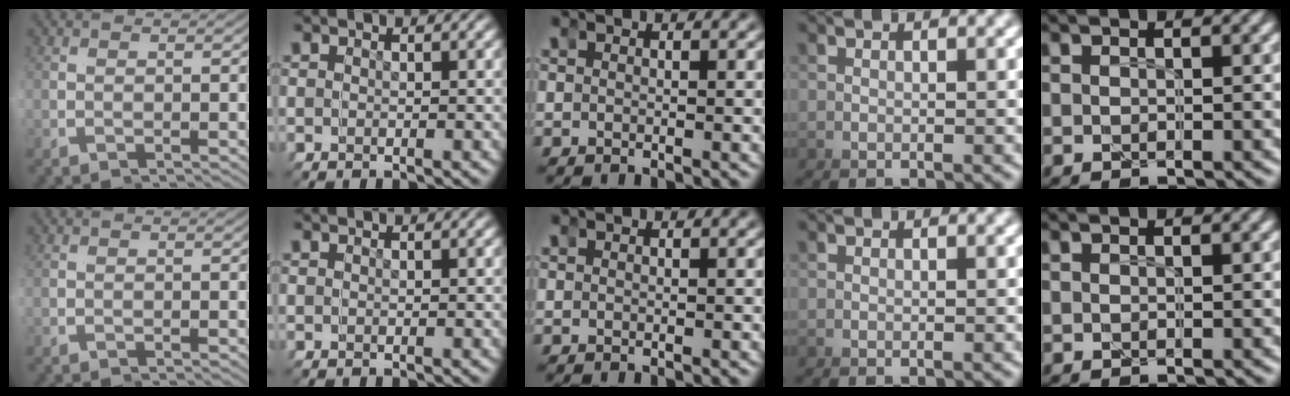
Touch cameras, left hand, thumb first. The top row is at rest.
{}